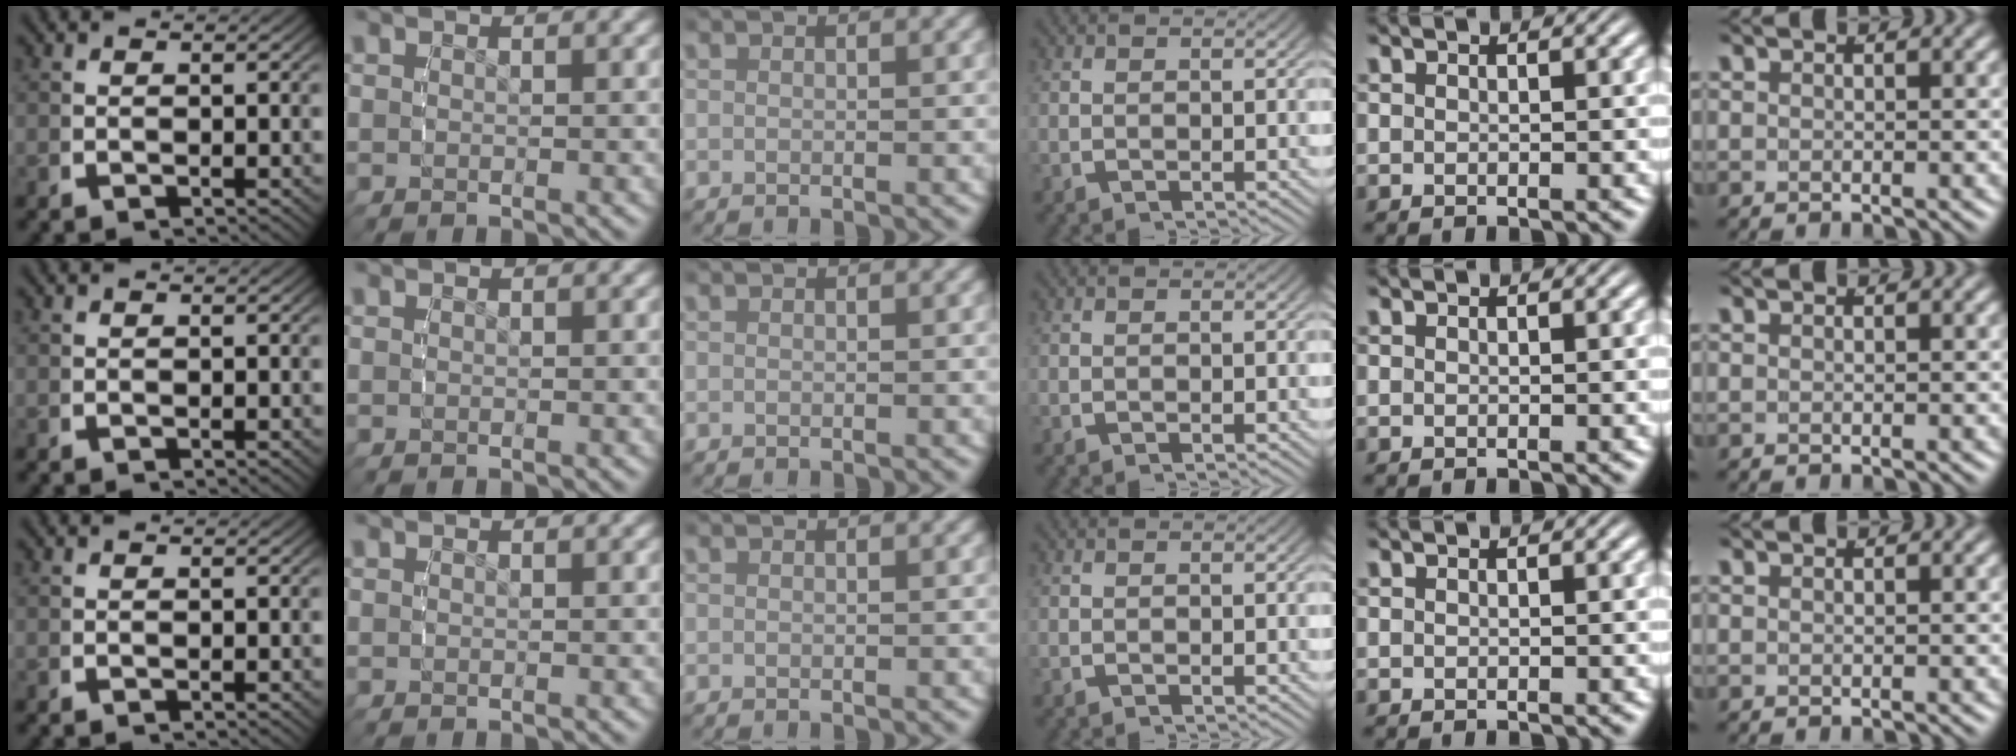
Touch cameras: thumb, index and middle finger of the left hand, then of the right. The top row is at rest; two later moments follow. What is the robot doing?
{"motion": "reach", "object": "paper plate"}